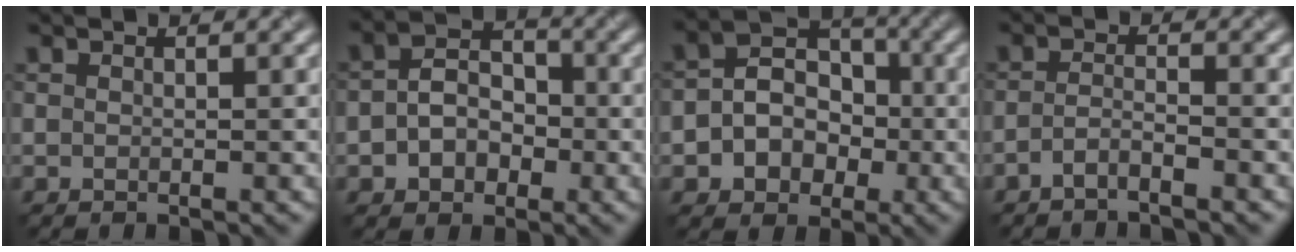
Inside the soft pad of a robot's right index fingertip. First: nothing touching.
{"total": 3.7, "force": [-0.6, 2.9, 2.2], "torque": [-0.039, 0.011, -0.018]}
{"total": 4.8, "force": [-0.8, 4.1, 2.4], "torque": [-0.025, 0.016, -0.026]}
{"total": 1.6, "force": [-1.3, 0.2, 0.8], "torque": [-0.022, 0.004, -0.037]}